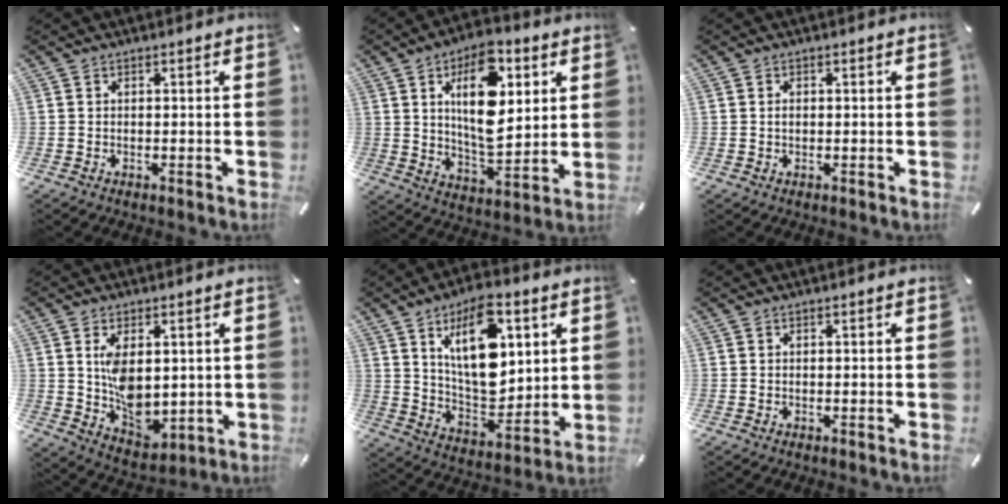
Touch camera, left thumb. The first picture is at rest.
{"total": 17.2, "force": [6.1, 9.0, 13.3], "torque": [-0.224, -0.017, 0.099]}
{"total": 1.1, "force": [0.0, 0.7, 0.8], "torque": [-0.017, 0.002, -0.001]}
{"total": 9.2, "force": [1.9, 6.1, 6.6], "torque": [-0.109, -0.014, 0.039]}
{"total": 18.5, "force": [7.6, 9.8, 13.8], "torque": [-0.231, -0.028, 0.125]}
{"total": 0.0}